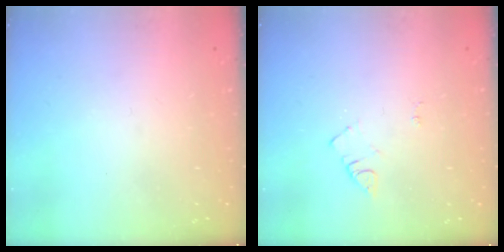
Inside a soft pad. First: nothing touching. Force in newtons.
{"total": 3.6, "press": 3.6, "slide": 0.5}